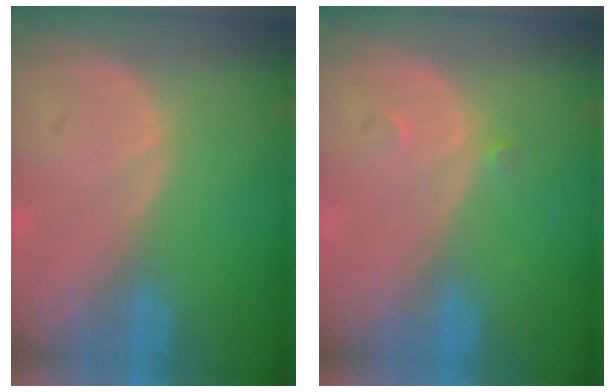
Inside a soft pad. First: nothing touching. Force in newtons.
{"total": 0.9, "press": 0.7, "slide": 0.5}